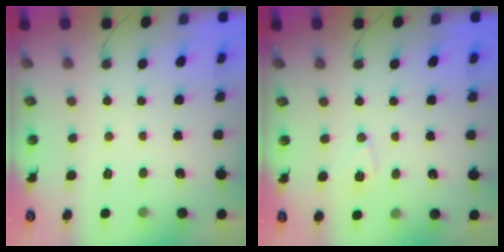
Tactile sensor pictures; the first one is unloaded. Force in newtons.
{"total": 6.8, "press": 6.6, "slide": 1.7}